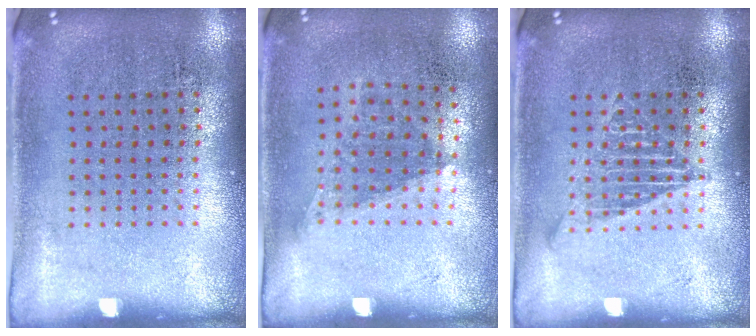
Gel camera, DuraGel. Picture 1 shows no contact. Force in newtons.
{"total": 1.1, "press": 0.8, "slide": 0.8}
{"total": 1.7, "press": 1.7, "slide": 0.2}